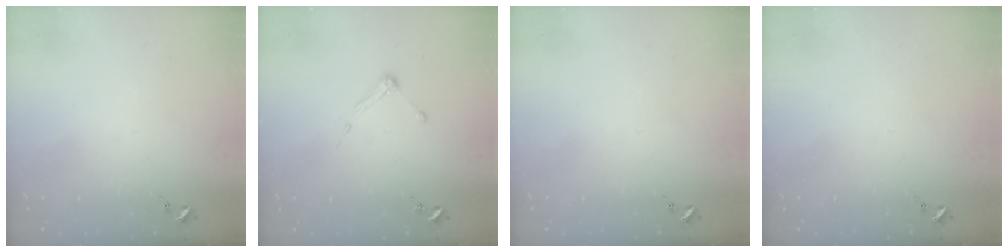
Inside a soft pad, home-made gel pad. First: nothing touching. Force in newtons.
{"total": 4.4, "press": 4.3, "slide": 0.5}
{"total": 0.0}
{"total": 0.0}